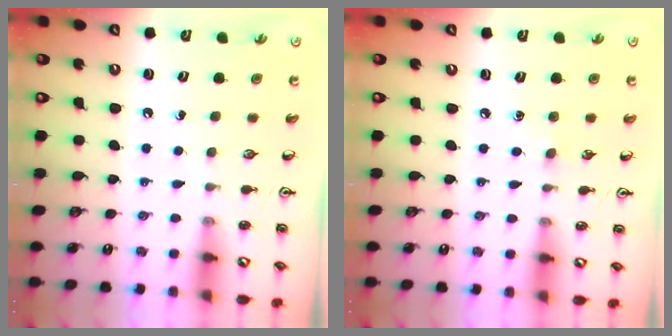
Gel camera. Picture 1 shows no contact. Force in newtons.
{"total": 4.1, "press": 4.1, "slide": 0.6}